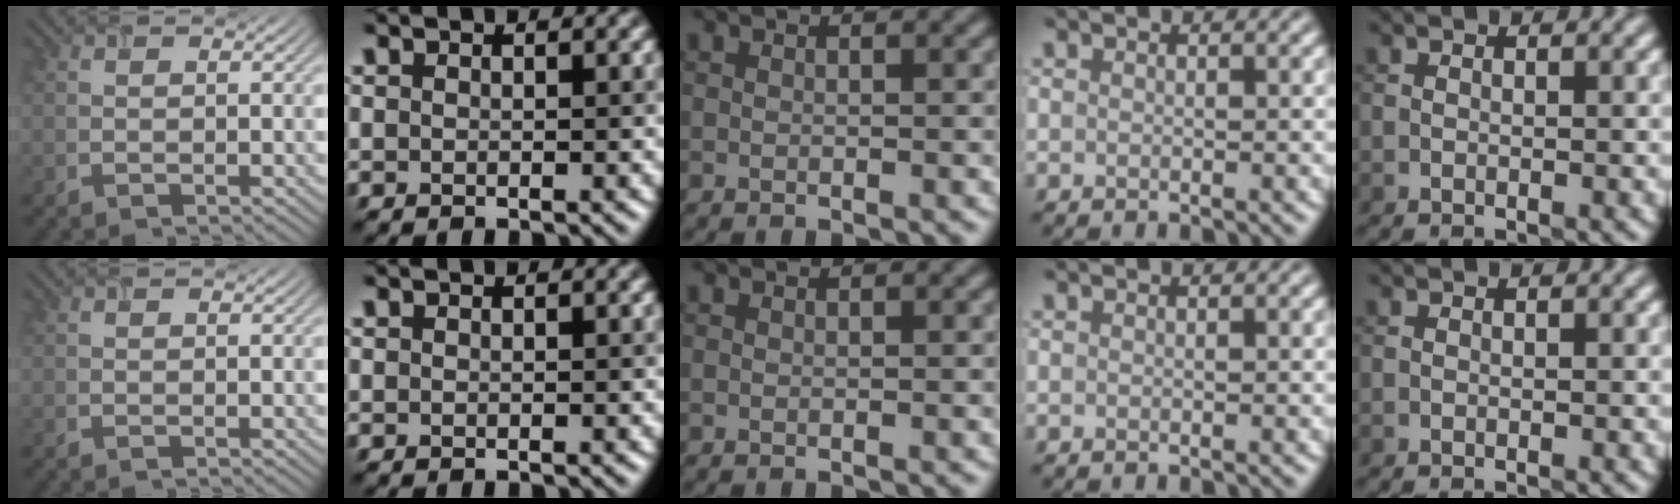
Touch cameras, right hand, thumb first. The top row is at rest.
{}